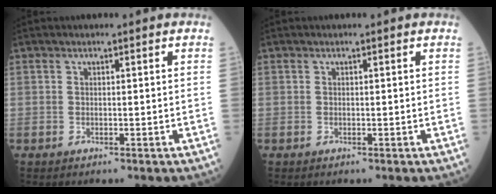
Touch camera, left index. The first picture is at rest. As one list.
[{"total": 0.0}]